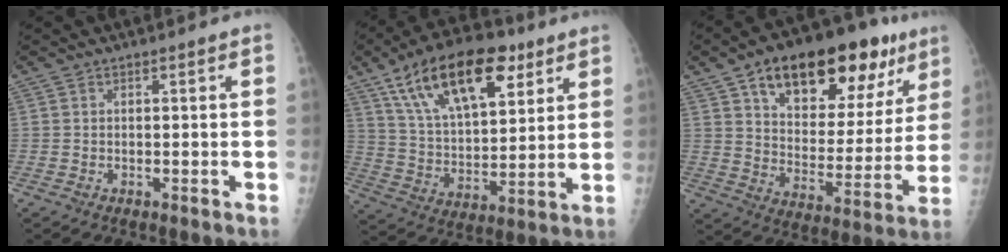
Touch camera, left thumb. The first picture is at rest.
{"total": 21.8, "force": [11.6, 10.4, 15.2], "torque": [-0.230, -0.026, 0.203]}
{"total": 26.5, "force": [14.4, 13.1, 18.1], "torque": [-0.224, -0.013, 0.222]}